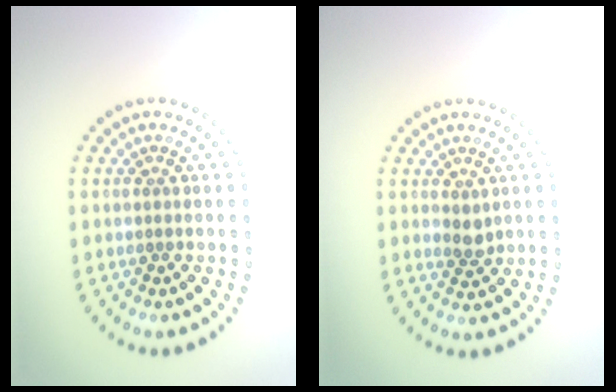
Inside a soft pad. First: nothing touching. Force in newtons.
{"total": 1.3, "press": 1.2, "slide": 0.3}